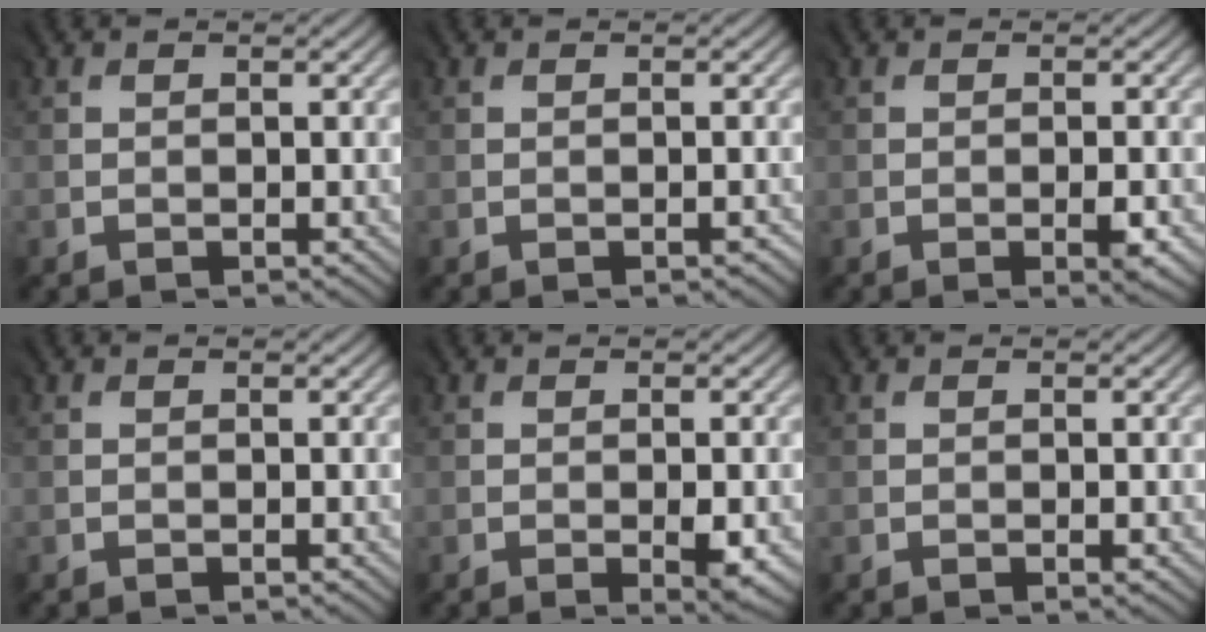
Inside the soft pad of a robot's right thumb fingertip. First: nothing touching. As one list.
[{"total": 0.5, "force": [-0.5, 0.0, 0.3], "torque": [-0.003, -0.002, -0.004]}, {"total": 2.3, "force": [-0.9, 0.5, 2.0], "torque": [-0.034, -0.006, -0.010]}, {"total": 0.0}, {"total": 2.9, "force": [-0.8, 1.1, 2.5], "torque": [-0.043, -0.008, -0.007]}, {"total": 0.5, "force": [0.0, 0.2, 0.5], "torque": [-0.006, -0.001, 0.002]}]